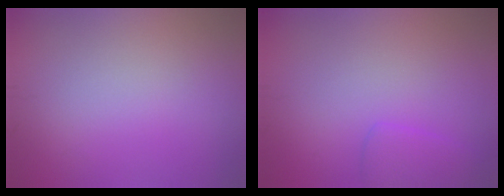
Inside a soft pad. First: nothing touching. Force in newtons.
{"total": 1.8, "press": 1.8, "slide": 0.2}